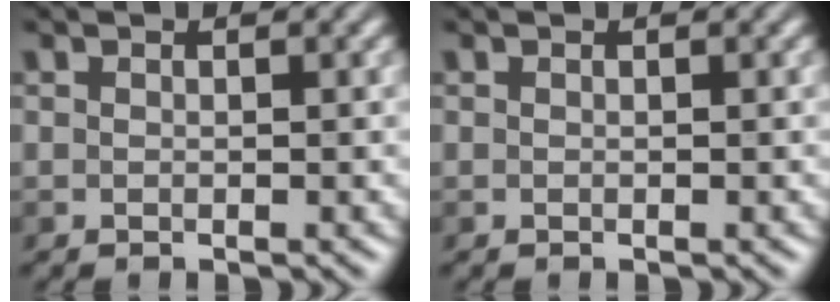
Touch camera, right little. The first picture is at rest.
{"total": 0.0}